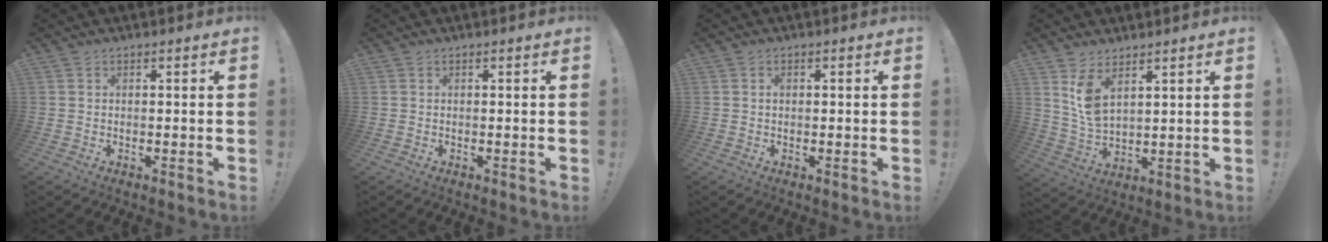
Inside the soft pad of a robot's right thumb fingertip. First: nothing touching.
{"total": 0.0}
{"total": 0.6, "force": [0.1, 0.6, 0.2], "torque": [-0.004, 0.005, 0.001]}
{"total": 7.8, "force": [4.9, 3.6, 4.8], "torque": [-0.095, -0.029, 0.091]}